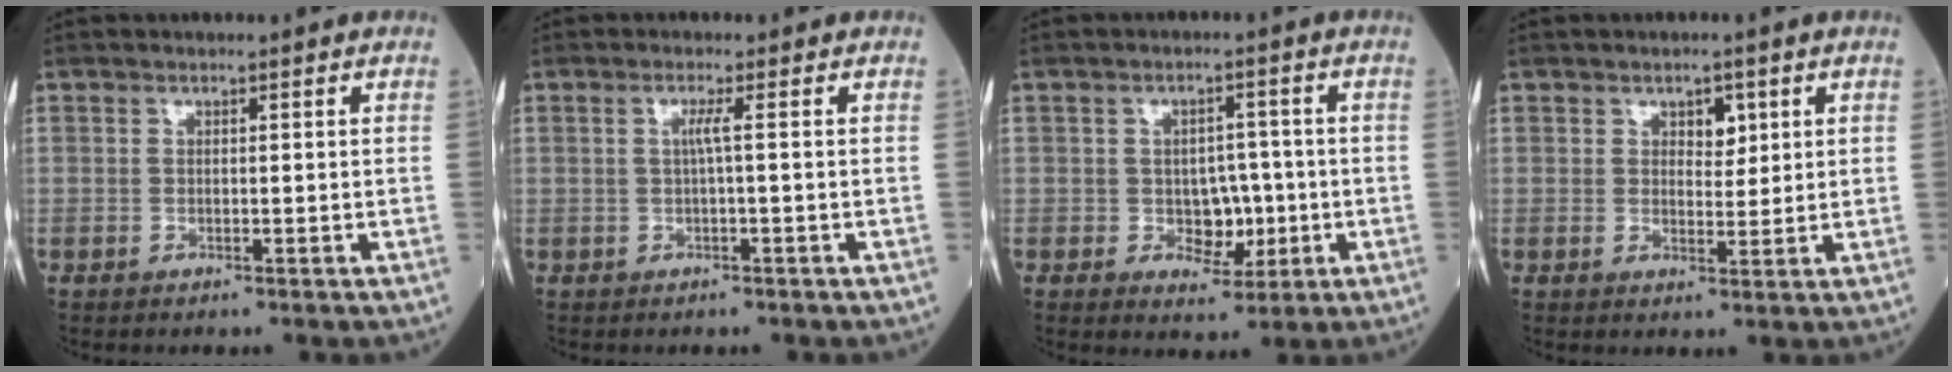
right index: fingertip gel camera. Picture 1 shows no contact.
{"total": 1.5, "force": [0.0, -0.4, 1.4], "torque": [-0.029, 0.002, -0.001]}
{"total": 5.0, "force": [-0.8, 3.3, 3.6], "torque": [-0.048, 0.006, -0.002]}
{"total": 2.9, "force": [1.4, 1.7, 1.9], "torque": [-0.023, 0.001, 0.021]}